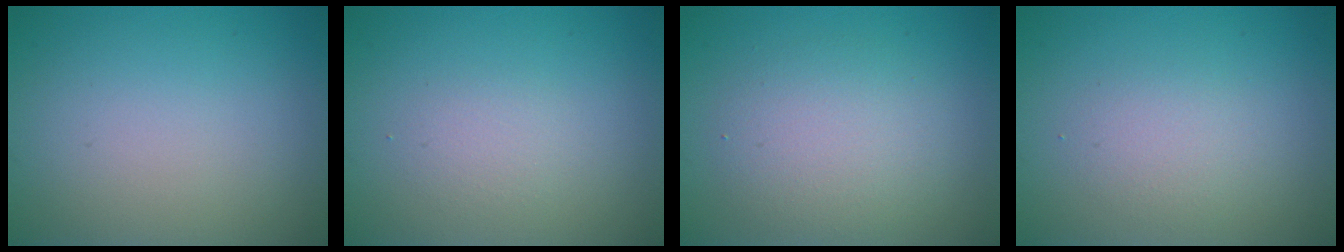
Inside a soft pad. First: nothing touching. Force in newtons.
{"total": 1.4, "press": 1.4, "slide": 0.1}
{"total": 3.7, "press": 3.7, "slide": 0.0}
{"total": 1.9, "press": 1.9, "slide": 0.1}